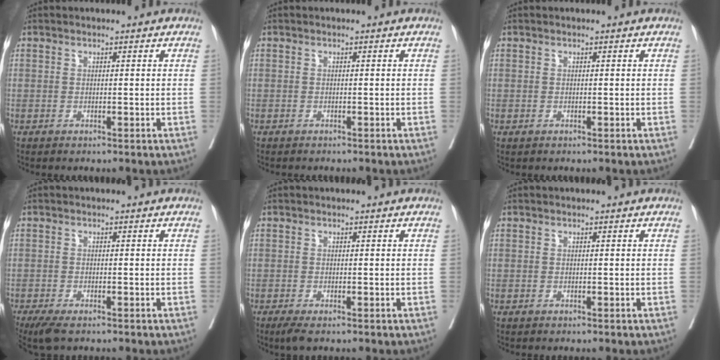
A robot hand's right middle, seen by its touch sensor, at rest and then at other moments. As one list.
[{"total": 1.4, "force": [-1.3, 0.4, 0.5], "torque": [-0.011, -0.004, -0.015]}, {"total": 0.0}, {"total": 4.4, "force": [-3.3, 1.1, 2.6], "torque": [-0.046, -0.014, -0.055]}, {"total": 2.0, "force": [-1.4, 0.4, 1.4], "torque": [-0.028, -0.009, -0.024]}, {"total": 0.0}]